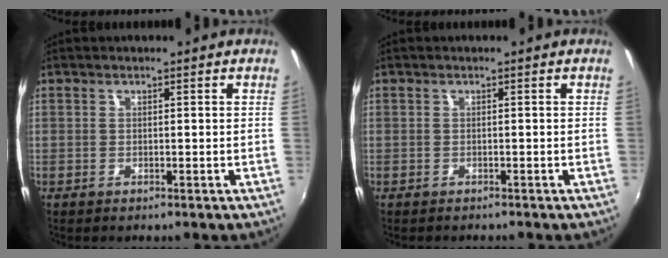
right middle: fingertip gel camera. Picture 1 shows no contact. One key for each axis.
{"total": 0.8, "fx": -0.8, "fy": 0.3, "fz": 0.1, "tx": -0.005, "ty": -0.003, "tz": -0.012}